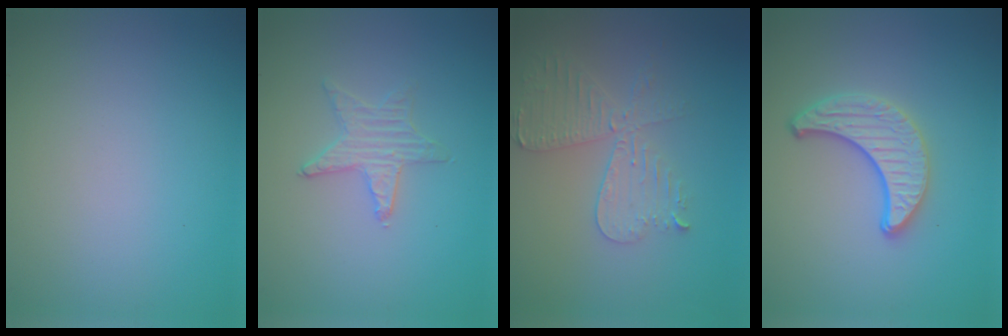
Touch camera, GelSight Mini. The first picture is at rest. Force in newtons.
{"total": 1.2, "press": 1.2, "slide": 0.1}
{"total": 4.4, "press": 3.8, "slide": 2.2}
{"total": 3.6, "press": 3.1, "slide": 1.8}